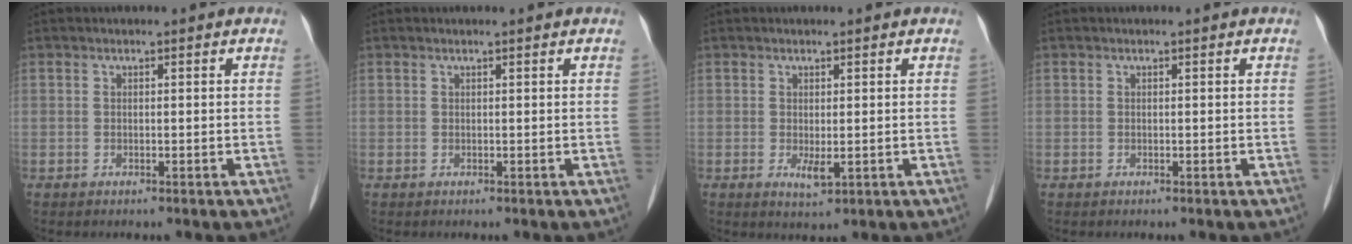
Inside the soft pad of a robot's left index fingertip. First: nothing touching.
{"total": 1.1, "force": [1.0, 0.0, 0.4], "torque": [-0.013, 0.007, 0.014]}
{"total": 2.3, "force": [0.2, 0.7, 2.2], "torque": [-0.038, -0.006, 0.008]}
{"total": 0.0}